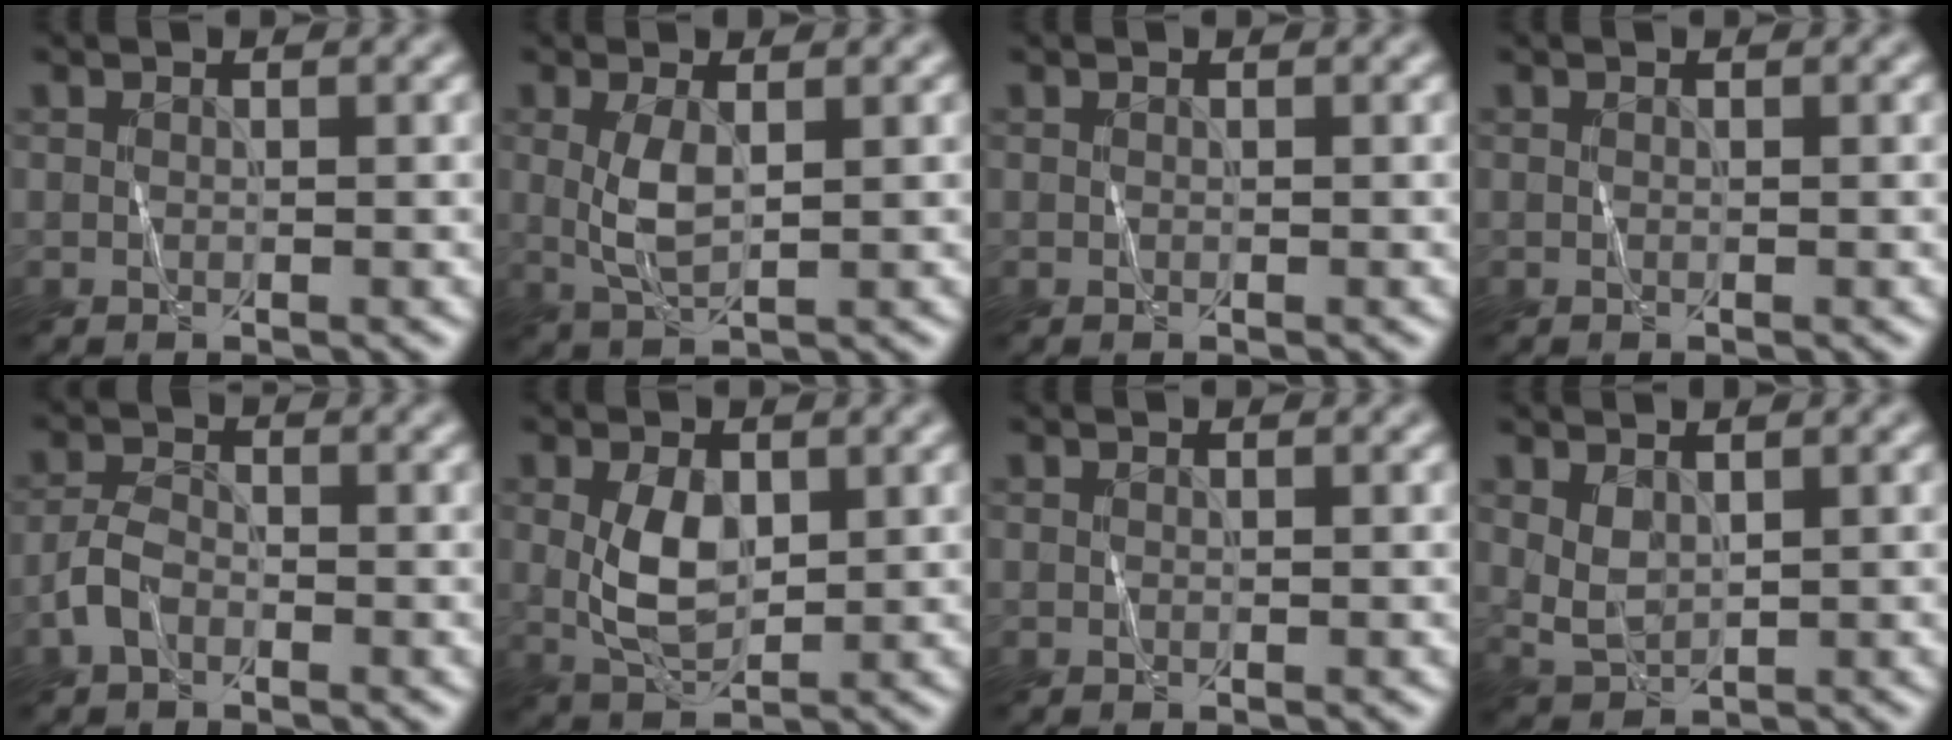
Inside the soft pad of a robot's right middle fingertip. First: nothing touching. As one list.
[{"total": 2.5, "force": [0.6, 0.9, 2.3], "torque": [-0.062, -0.001, 0.015]}, {"total": 0.0}, {"total": 0.0}, {"total": 2.3, "force": [-1.3, 1.3, 1.3], "torque": [-0.029, 0.007, -0.032]}, {"total": 3.7, "force": [0.6, 2.2, 2.9], "torque": [-0.073, 0.001, 0.018]}, {"total": 0.0}, {"total": 1.6, "force": [1.1, 0.8, 0.8], "torque": [-0.029, -0.003, 0.029]}]